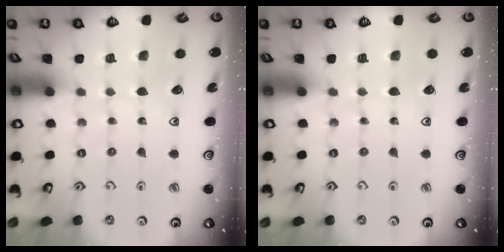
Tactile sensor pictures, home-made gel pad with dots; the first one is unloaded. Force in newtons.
{"total": 0.0}